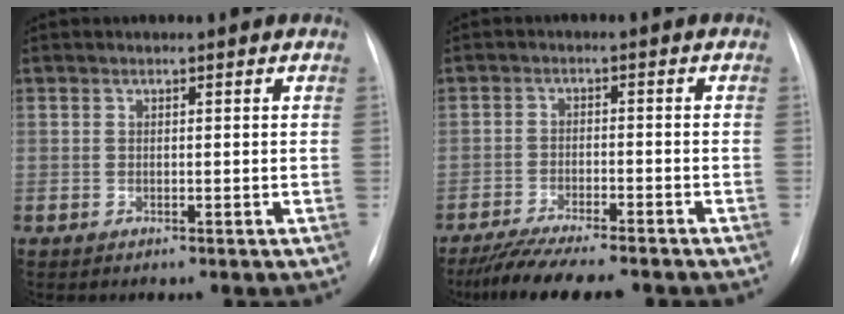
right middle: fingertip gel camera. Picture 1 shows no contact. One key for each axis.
{"total": 10.9, "fx": -9.4, "fy": 1.2, "fz": 5.4, "tx": -0.085, "ty": -0.020, "tz": -0.145}